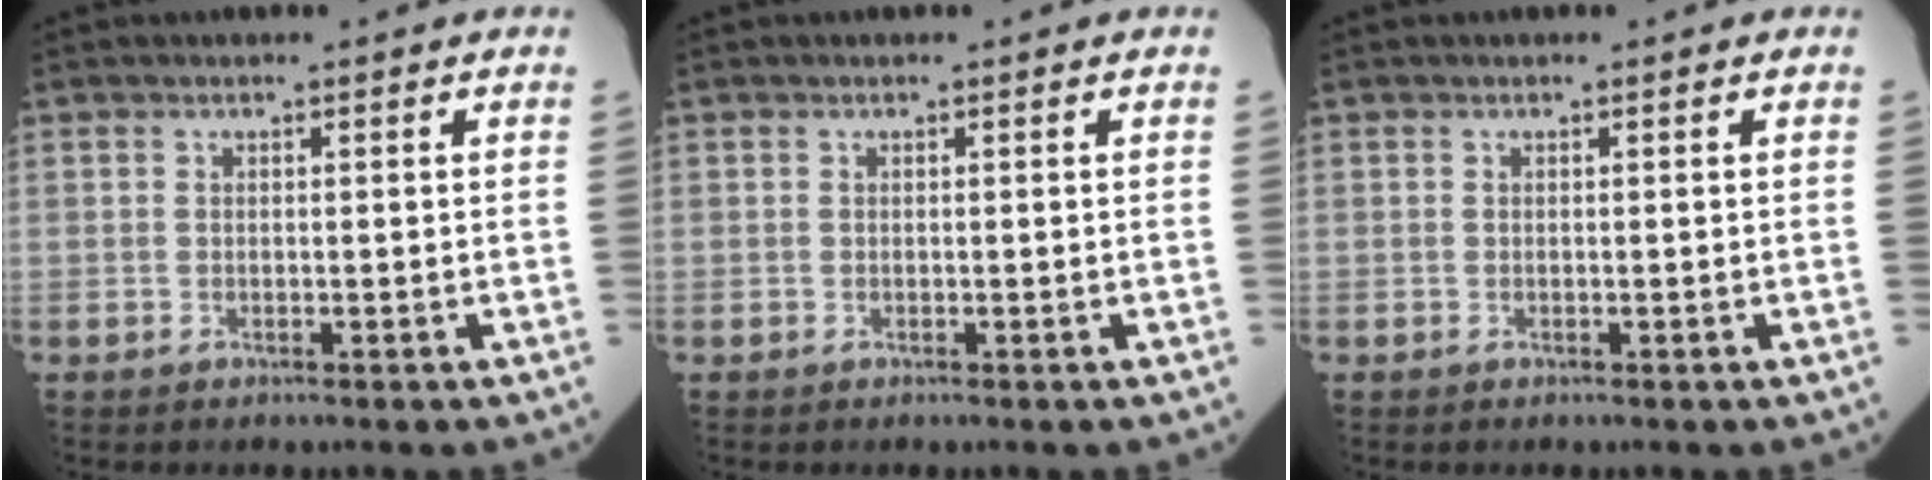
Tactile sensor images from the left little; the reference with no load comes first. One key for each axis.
{"total": 0.0}
{"total": 0.0}